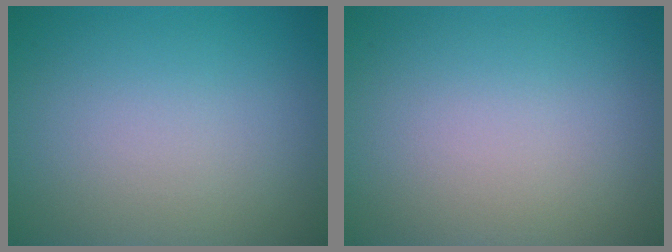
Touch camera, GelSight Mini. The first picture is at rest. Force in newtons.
{"total": 0.0}